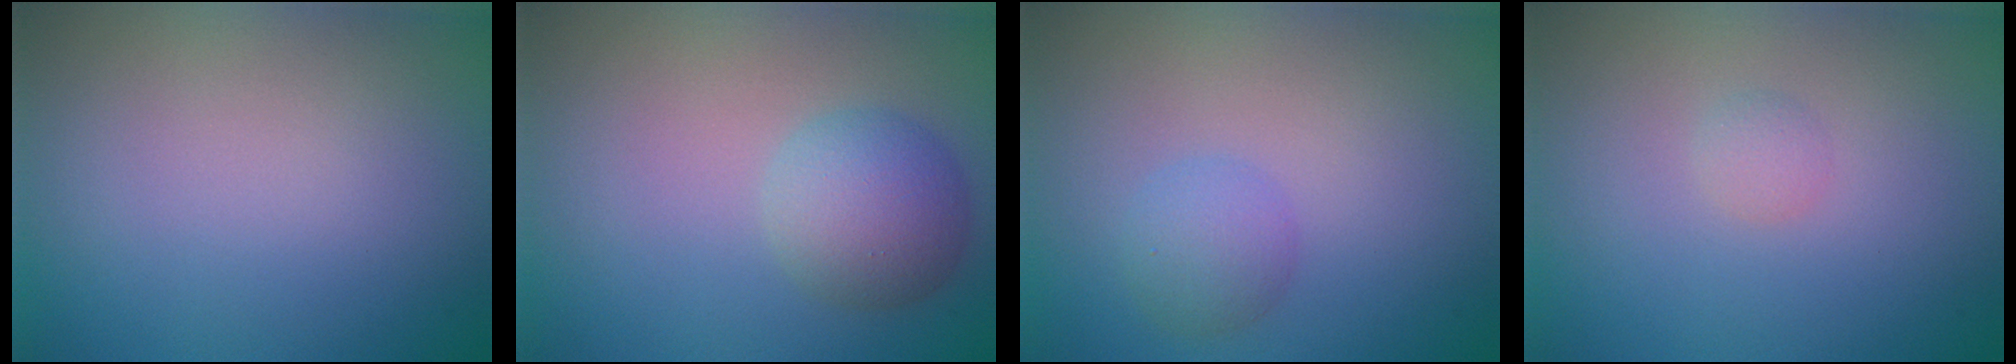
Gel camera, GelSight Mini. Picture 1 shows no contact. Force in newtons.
{"total": 3.6, "press": 3.6, "slide": 0.1}
{"total": 2.1, "press": 2.1, "slide": 0.1}
{"total": 0.9, "press": 0.9, "slide": 0.0}